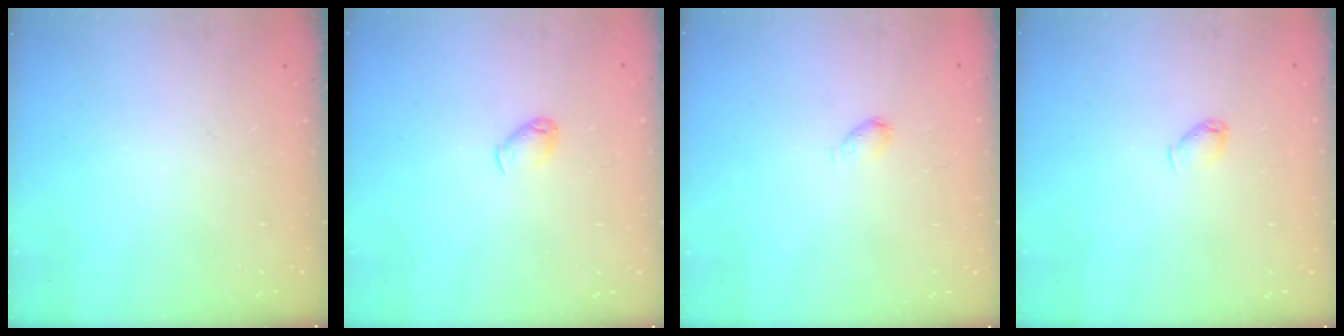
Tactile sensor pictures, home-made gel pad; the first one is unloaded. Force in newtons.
{"total": 4.1, "press": 4.0, "slide": 0.9}
{"total": 3.0, "press": 3.0, "slide": 0.5}
{"total": 3.1, "press": 3.0, "slide": 0.6}